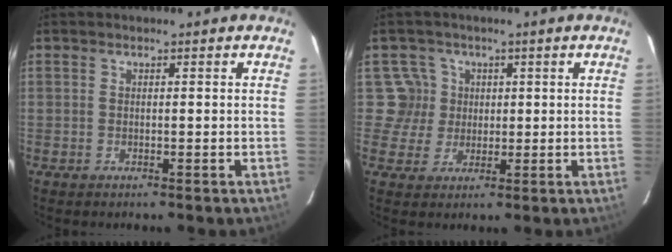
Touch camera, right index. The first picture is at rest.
{"total": 4.9, "force": [0.9, 4.8, -0.1], "torque": [0.018, 0.011, 0.011]}